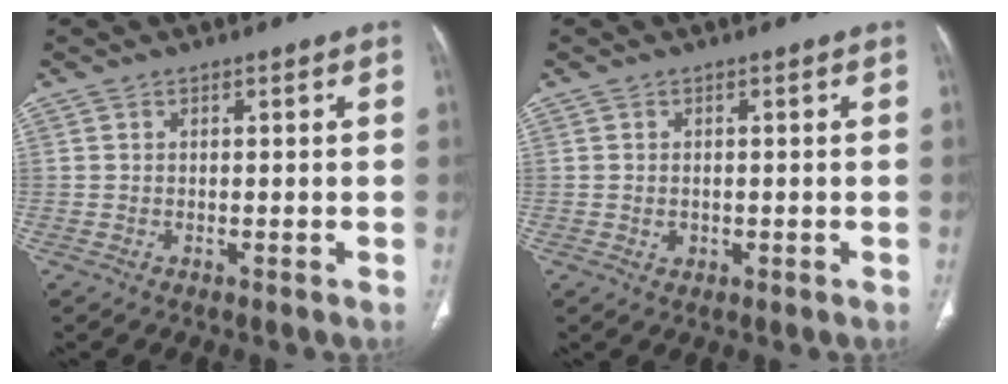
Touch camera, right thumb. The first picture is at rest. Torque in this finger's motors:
{"motor_torque": [-0.38, 0.06, -0.10, 0.62, 0.01]}